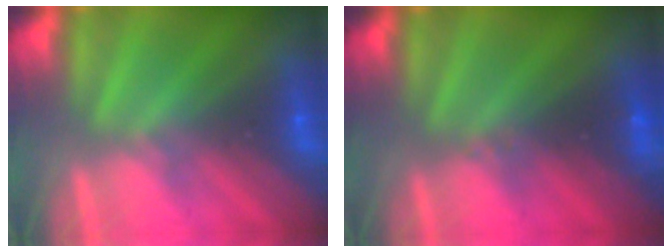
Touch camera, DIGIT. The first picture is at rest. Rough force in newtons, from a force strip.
{"total": 2.4}